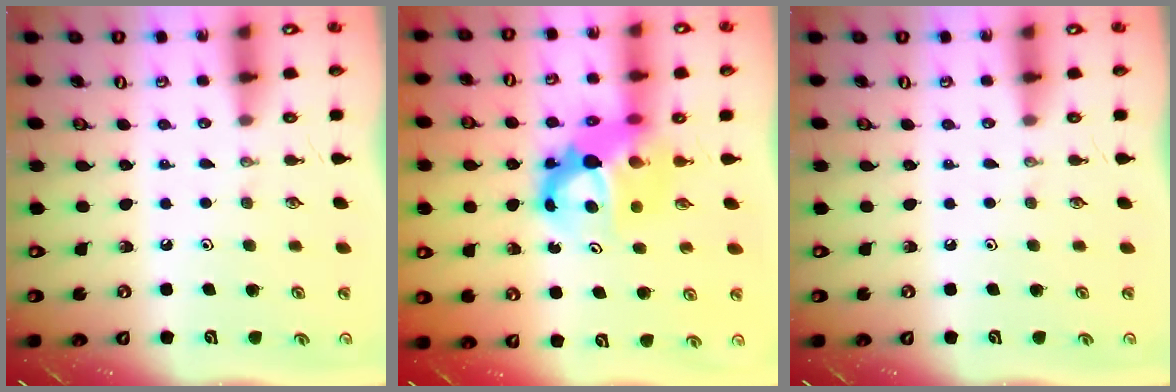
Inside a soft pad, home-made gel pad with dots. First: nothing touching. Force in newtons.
{"total": 9.6, "press": 9.5, "slide": 0.9}
{"total": 0.0}